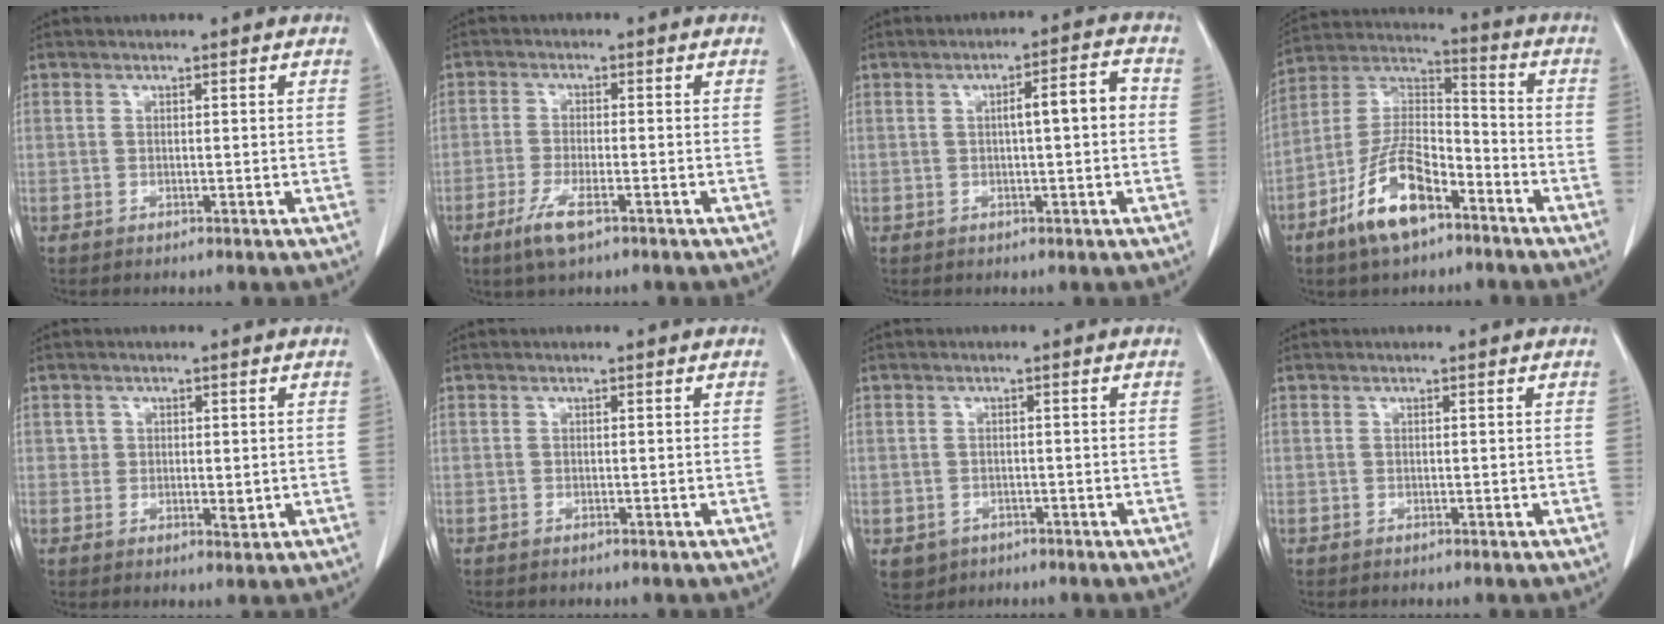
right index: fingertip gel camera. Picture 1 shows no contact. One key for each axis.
{"total": 4.9, "fx": -2.8, "fy": 0.9, "fz": 3.9, "tx": -0.087, "ty": -0.008, "tz": -0.051}
{"total": 5.3, "fx": 0.3, "fy": 0.8, "fz": 5.2, "tx": -0.079, "ty": 0.018, "tz": 0.003}
{"total": 13.2, "fx": -7.5, "fy": 5.2, "fz": 9.4, "tx": -0.195, "ty": 0.008, "tz": -0.139}
{"total": 2.5, "fx": 0.3, "fy": 1.9, "fz": 1.5, "tx": -0.016, "ty": -0.005, "tz": 0.006}
{"total": 0.0}
{"total": 3.1, "fx": -1.4, "fy": 2.8, "fz": 0.5, "tx": -0.007, "ty": 0.003, "tz": -0.016}
{"total": 0.0}